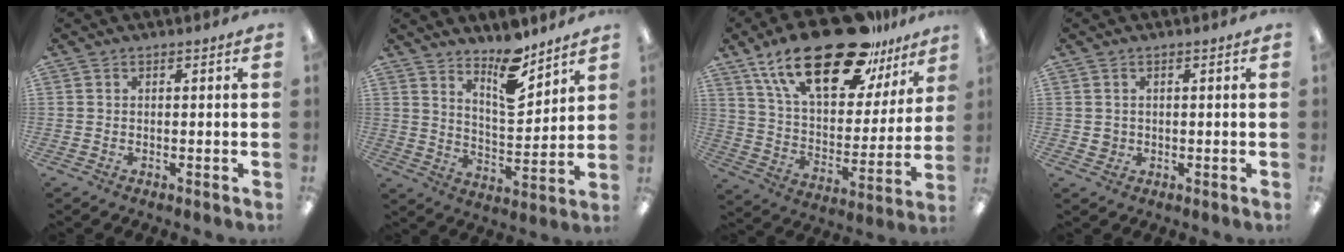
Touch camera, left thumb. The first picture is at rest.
{"total": 11.3, "force": [9.0, 3.6, 5.8], "torque": [-0.083, -0.066, 0.155]}
{"total": 26.6, "force": [18.2, 10.7, 16.1], "torque": [-0.268, -0.104, 0.312]}
{"total": 1.7, "force": [0.5, 1.6, 0.4], "torque": [-0.010, 0.005, 0.007]}